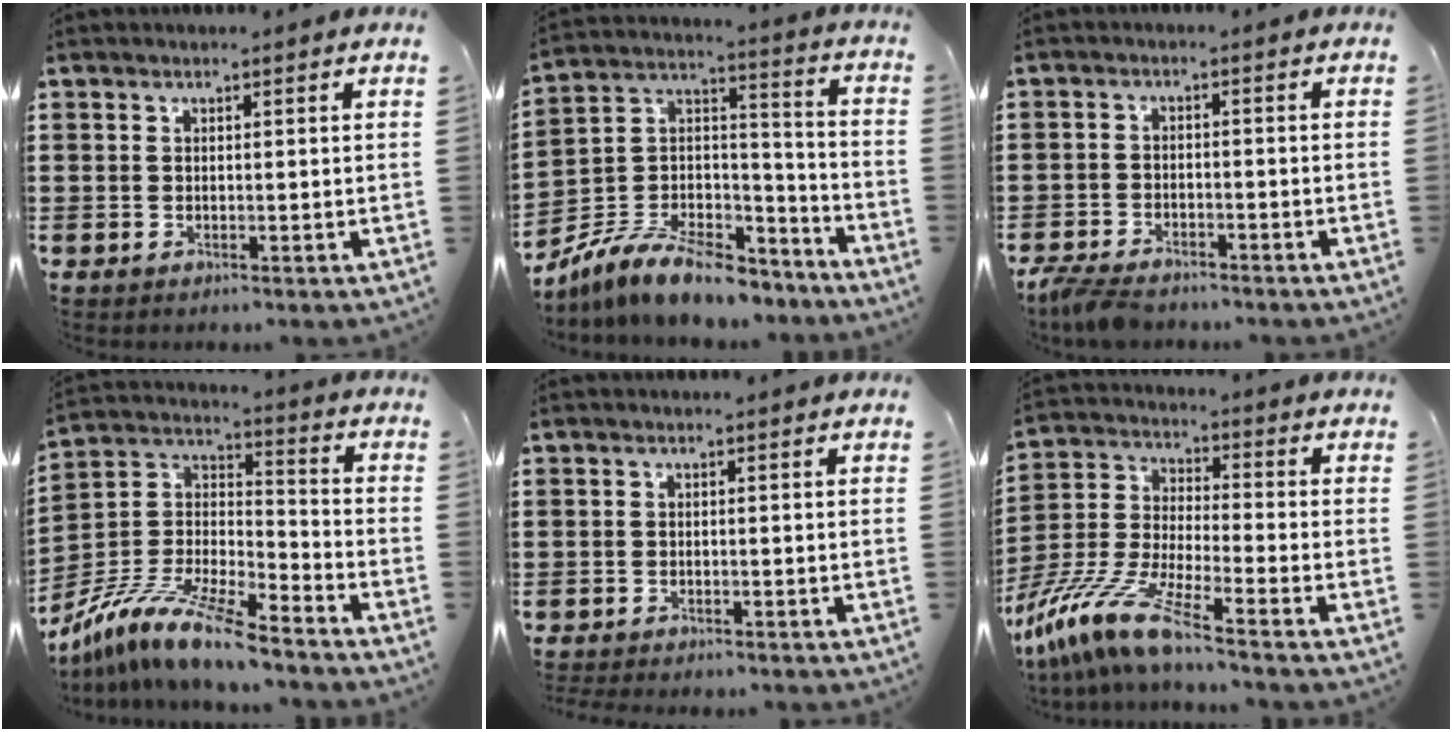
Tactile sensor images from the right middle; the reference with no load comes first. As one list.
[{"total": 9.0, "force": [-7.7, 2.6, 3.9], "torque": [-0.084, 0.010, -0.153]}, {"total": 3.9, "force": [-3.7, 0.9, 1.0], "torque": [-0.040, -0.004, -0.081]}, {"total": 11.4, "force": [-9.9, 1.0, 5.6], "torque": [-0.129, 0.002, -0.201]}, {"total": 1.1, "force": [-1.1, 0.0, 0.1], "torque": [-0.005, -0.001, -0.024]}, {"total": 10.8, "force": [-8.5, 0.5, 6.6], "torque": [-0.162, -0.008, -0.179]}]